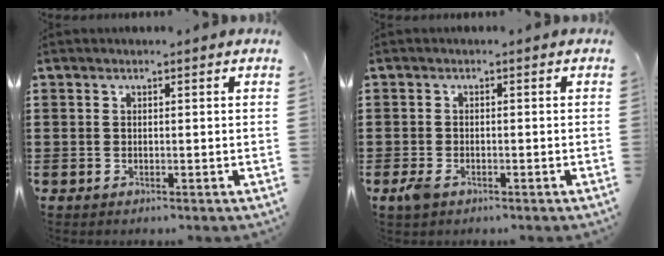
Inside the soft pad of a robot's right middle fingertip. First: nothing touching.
{"total": 3.1, "force": [-1.9, 1.3, 2.0], "torque": [-0.064, -0.006, -0.043]}